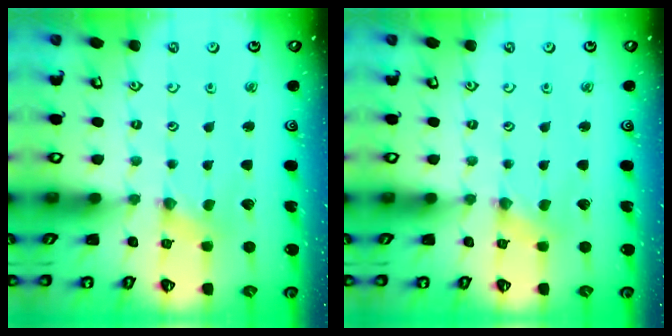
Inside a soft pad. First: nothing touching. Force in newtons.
{"total": 0.0}